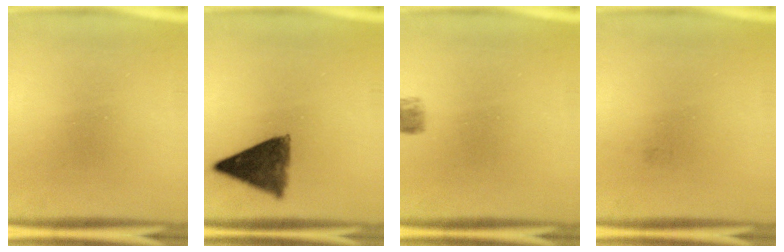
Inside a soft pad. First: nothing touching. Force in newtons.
{"total": 7.2}
{"total": 2.6}
{"total": 0.7}